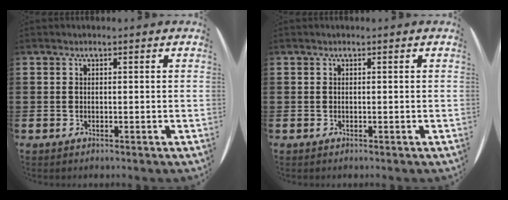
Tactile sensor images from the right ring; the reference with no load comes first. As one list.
[{"total": 0.0}]